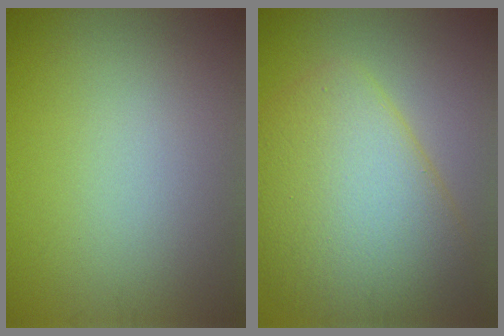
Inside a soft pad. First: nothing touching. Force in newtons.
{"total": 8.8, "press": 8.8, "slide": 0.1}